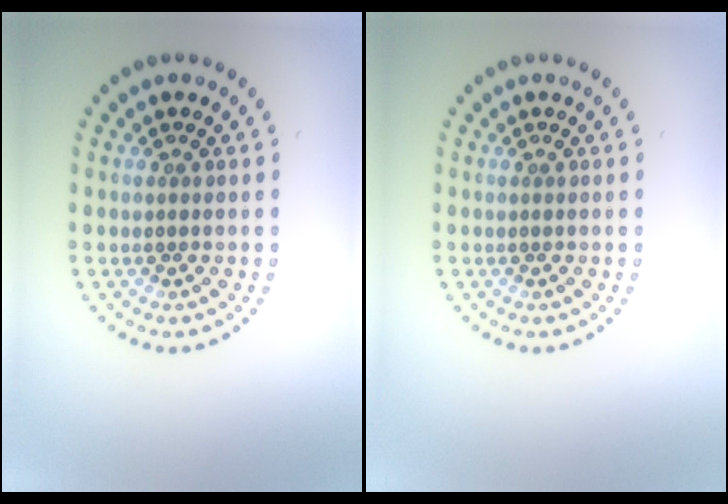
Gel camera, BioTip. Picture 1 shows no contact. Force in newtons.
{"total": 0.0}